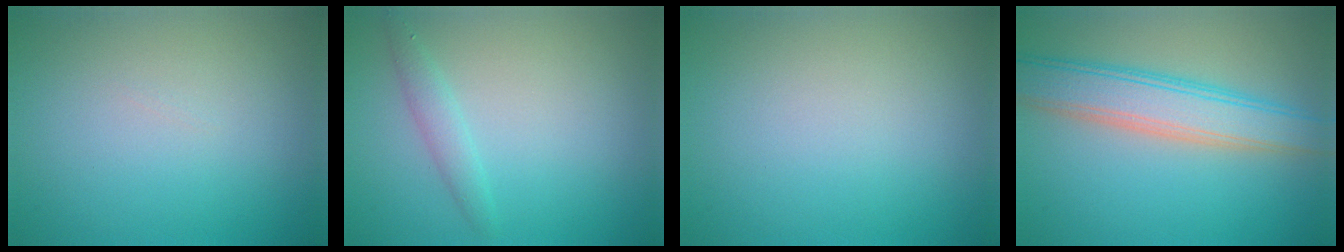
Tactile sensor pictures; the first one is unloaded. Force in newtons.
{"total": 1.5, "press": 1.5, "slide": 0.1}
{"total": 0.0}
{"total": 5.9, "press": 5.9, "slide": 0.1}